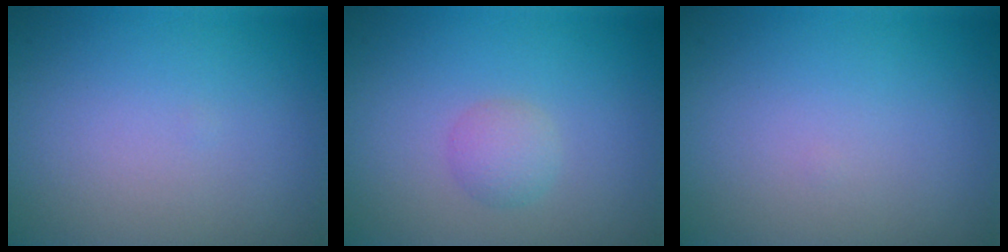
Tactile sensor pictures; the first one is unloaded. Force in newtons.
{"total": 1.6, "press": 1.6, "slide": 0.1}
{"total": 0.0}